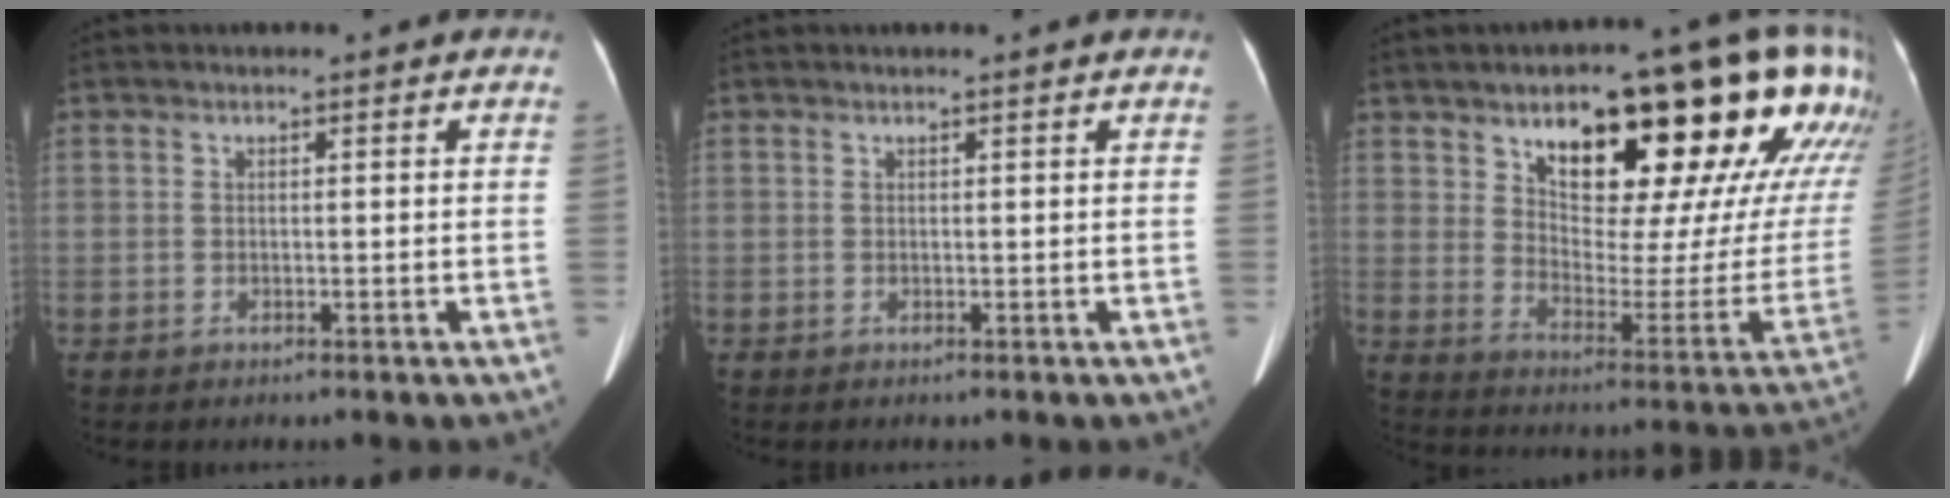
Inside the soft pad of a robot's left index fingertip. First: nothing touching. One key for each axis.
{"total": 1.1, "fx": 1.0, "fy": -0.2, "fz": 0.4, "tx": -0.005, "ty": -0.006, "tz": 0.011}
{"total": 25.3, "fx": 14.8, "fy": 5.4, "fz": 19.7, "tx": -0.260, "ty": -0.012, "tz": 0.204}